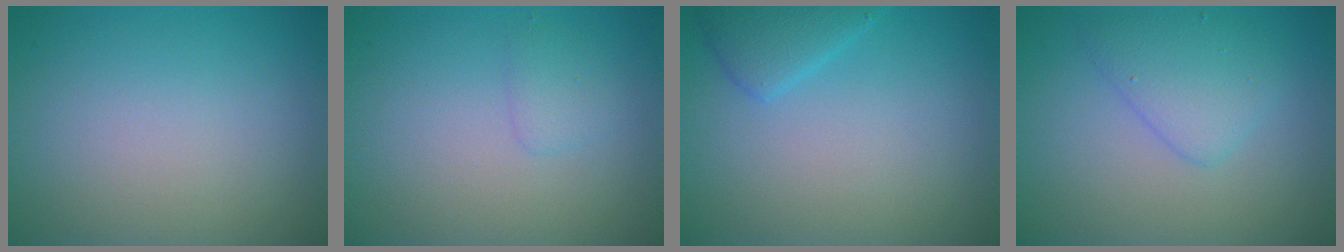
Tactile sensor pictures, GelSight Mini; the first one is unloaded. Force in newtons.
{"total": 1.1, "press": 1.1, "slide": 0.1}
{"total": 2.3, "press": 2.3, "slide": 0.1}
{"total": 3.0, "press": 3.0, "slide": 0.2}